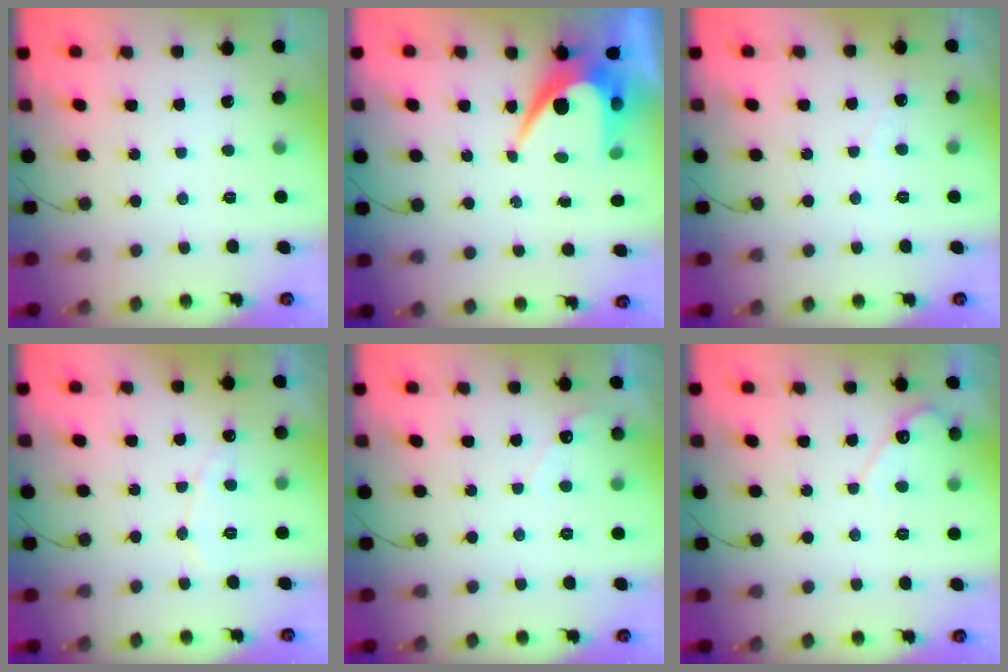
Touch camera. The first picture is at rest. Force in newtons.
{"total": 9.3, "press": 9.3, "slide": 0.7}
{"total": 1.9, "press": 1.9, "slide": 0.2}
{"total": 6.4, "press": 6.4, "slide": 0.2}
{"total": 2.8, "press": 2.8, "slide": 0.1}
{"total": 4.6, "press": 4.6, "slide": 0.3}